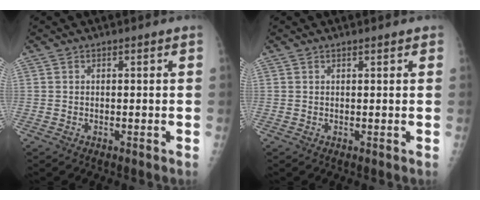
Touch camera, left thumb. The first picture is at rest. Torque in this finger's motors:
{"motor_torque": [-0.12, 0.06, -0.26, -0.19, 0.02]}